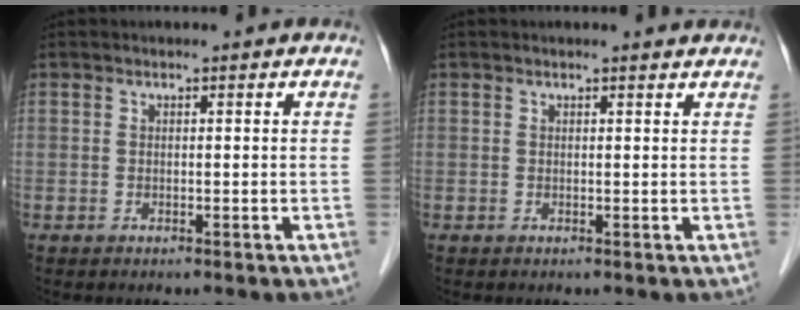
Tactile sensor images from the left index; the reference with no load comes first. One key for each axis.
{"total": 1.6, "fx": 1.5, "fy": 0.1, "fz": 0.6, "tx": -0.014, "ty": 0.004, "tz": 0.016}